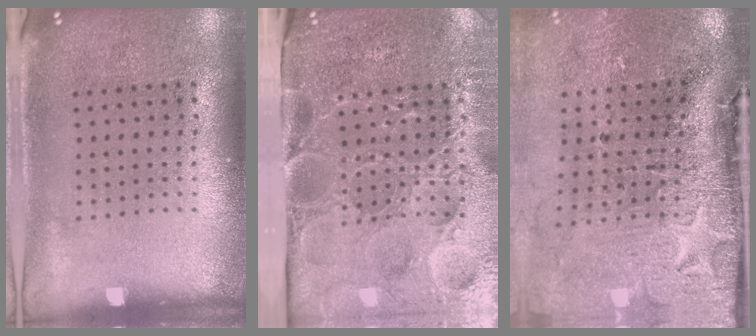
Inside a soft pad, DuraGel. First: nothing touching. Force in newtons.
{"total": 5.1, "press": 4.2, "slide": 2.8}
{"total": 4.9, "press": 3.9, "slide": 3.0}